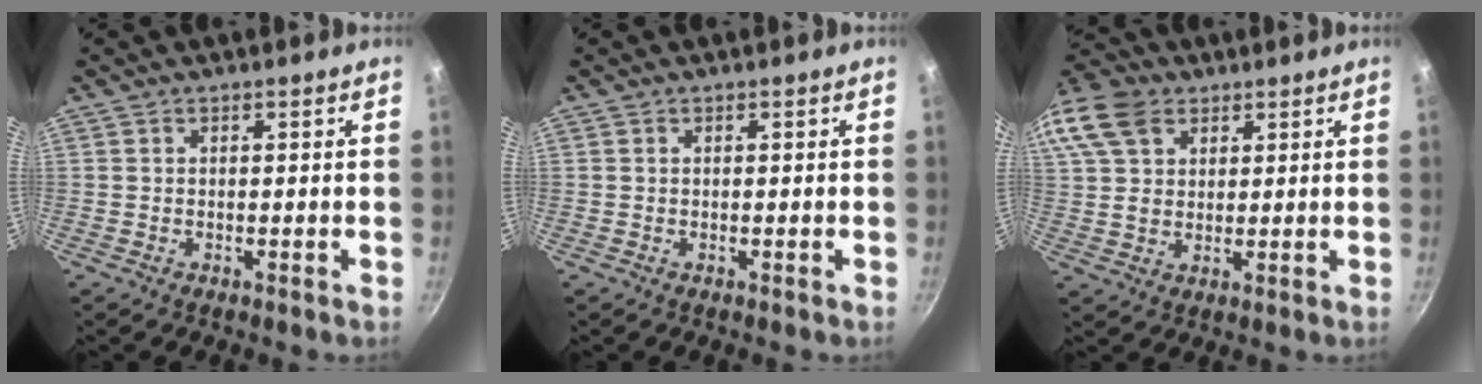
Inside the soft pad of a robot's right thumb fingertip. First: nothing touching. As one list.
[{"total": 0.0}, {"total": 17.6, "force": [8.2, 12.6, 9.1], "torque": [-0.214, 0.029, 0.151]}]